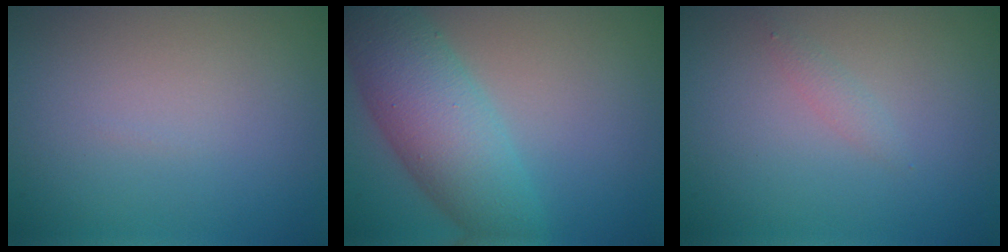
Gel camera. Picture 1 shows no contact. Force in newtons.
{"total": 7.3, "press": 7.3, "slide": 0.1}
{"total": 0.8, "press": 0.8, "slide": 0.1}